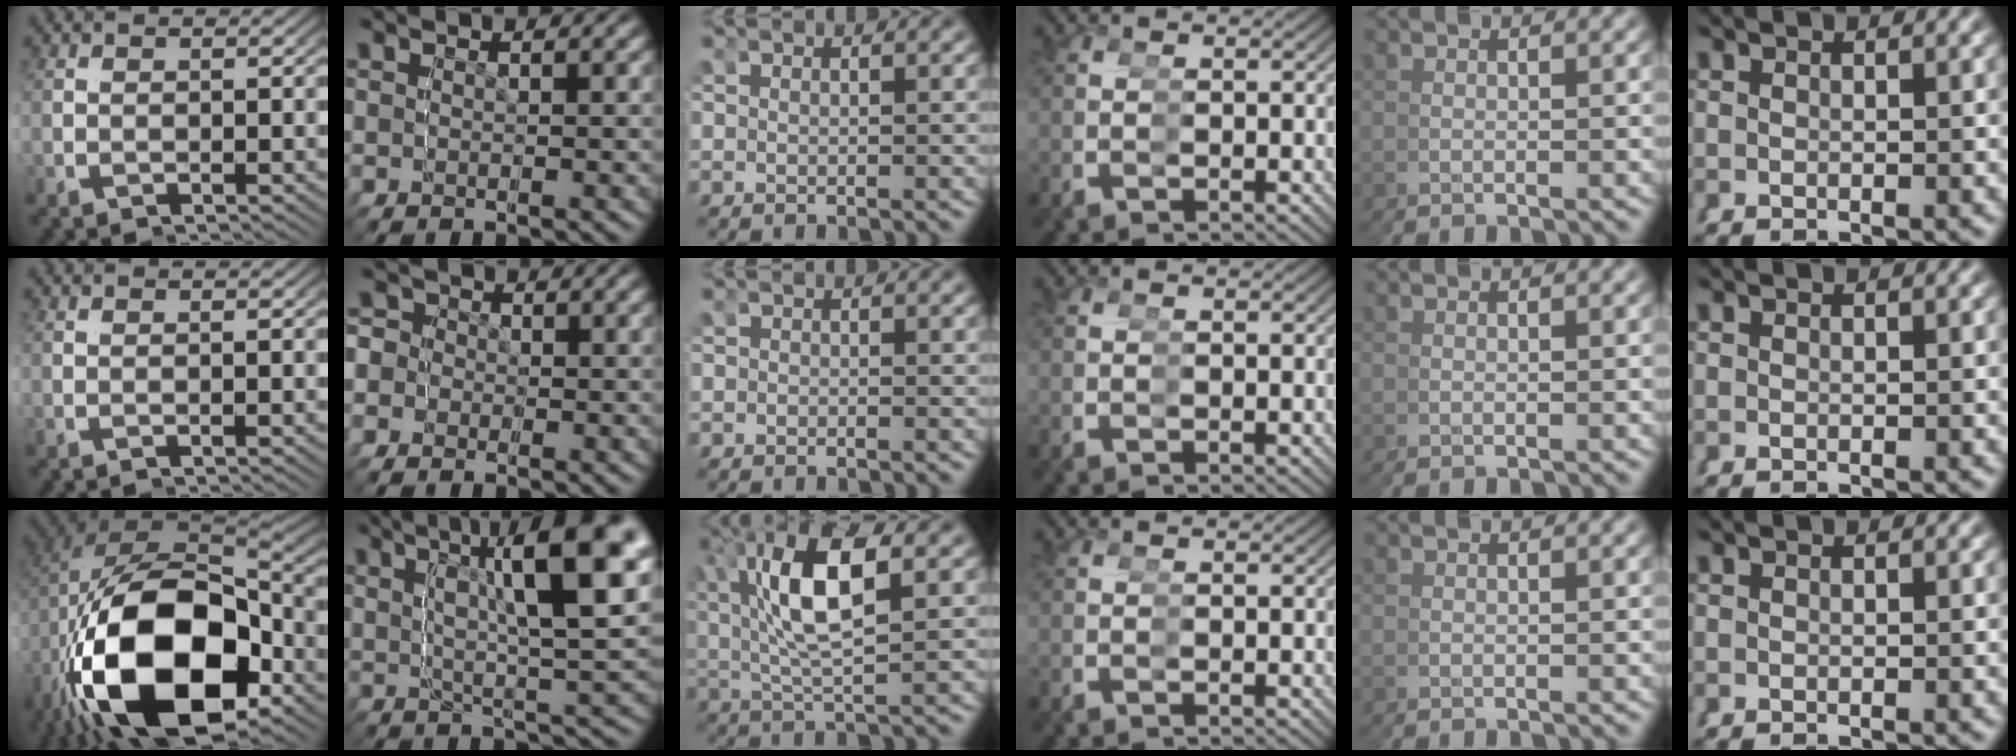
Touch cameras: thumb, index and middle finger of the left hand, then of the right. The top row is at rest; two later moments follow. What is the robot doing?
{"motion": "grasp_and_lifting", "object": "glue stick"}